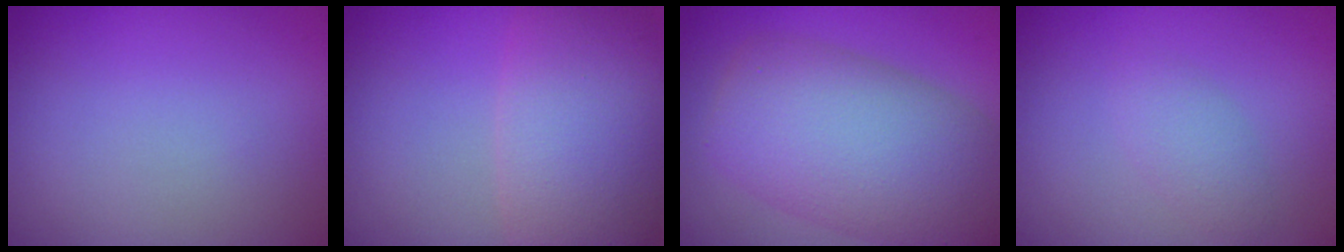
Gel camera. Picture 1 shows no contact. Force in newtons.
{"total": 9.8, "press": 9.8, "slide": 0.5}
{"total": 11.3, "press": 11.3, "slide": 0.8}
{"total": 1.8, "press": 1.8, "slide": 0.1}